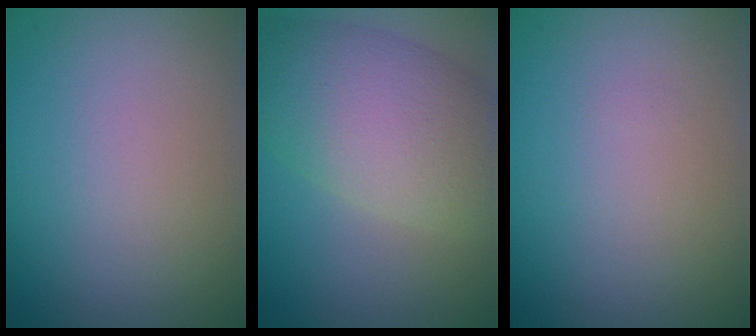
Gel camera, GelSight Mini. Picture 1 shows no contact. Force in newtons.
{"total": 8.9, "press": 8.9, "slide": 0.3}
{"total": 0.0}